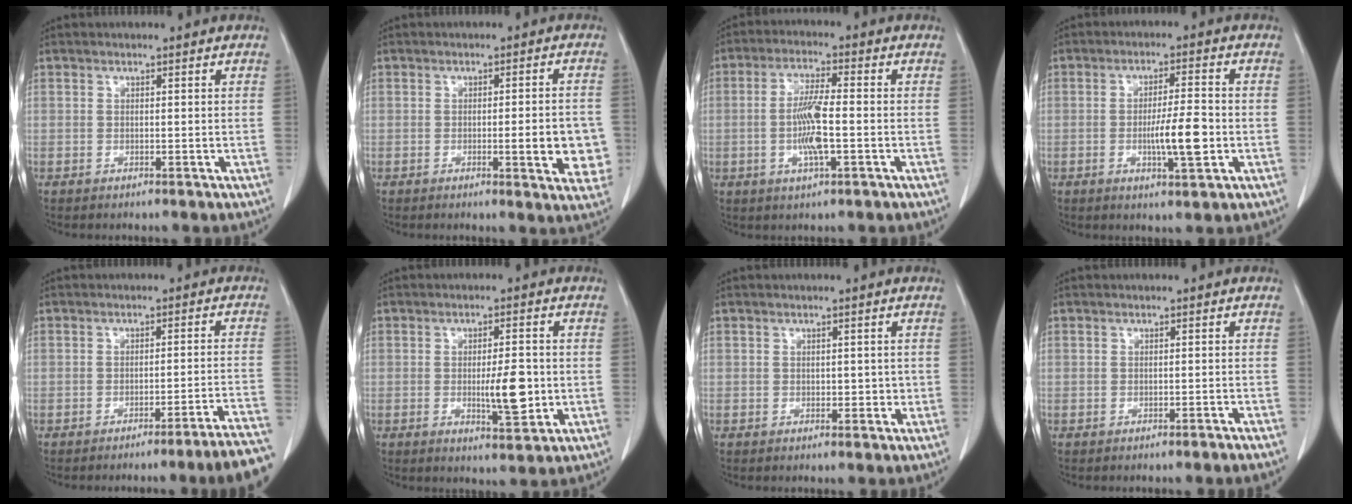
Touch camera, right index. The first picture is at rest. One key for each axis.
{"total": 7.4, "fx": -1.5, "fy": 1.4, "fz": 7.1, "tx": -0.075, "ty": -0.004, "tz": -0.018}
{"total": 7.2, "fx": -1.4, "fy": 1.0, "fz": 7.0, "tx": -0.139, "ty": -0.002, "tz": -0.028}
{"total": 7.0, "fx": -1.5, "fy": 0.8, "fz": 6.8, "tx": -0.114, "ty": -0.003, "tz": -0.024}
{"total": 11.1, "fx": -9.8, "fy": -1.9, "fz": 4.8, "tx": -0.022, "ty": 0.001, "tz": -0.125}
{"total": 6.3, "fx": -0.9, "fy": 1.5, "fz": 6.1, "tx": -0.095, "ty": -0.006, "tz": -0.009}
{"total": 1.5, "fx": -0.2, "fy": 1.1, "fz": 1.1, "tx": -0.010, "ty": 0.004, "tz": 0.000}
{"total": 1.7, "fx": -1.4, "fy": -0.4, "fz": 0.9, "tx": -0.015, "ty": 0.004, "tz": -0.015}